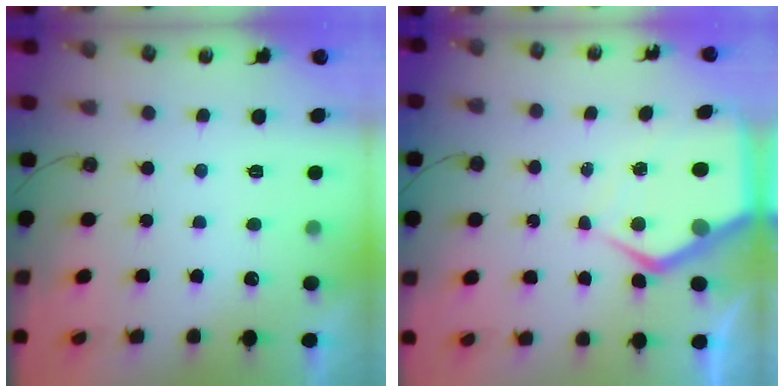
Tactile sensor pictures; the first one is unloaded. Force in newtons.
{"total": 9.0, "press": 8.9, "slide": 1.1}